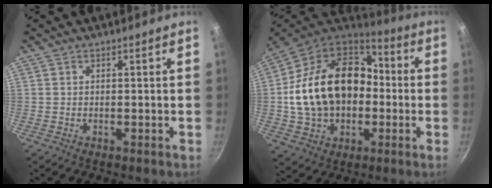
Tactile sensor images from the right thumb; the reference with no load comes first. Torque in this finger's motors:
{"motor_torque": [0.42, 4.05, 1.56, -0.91, 0.63]}